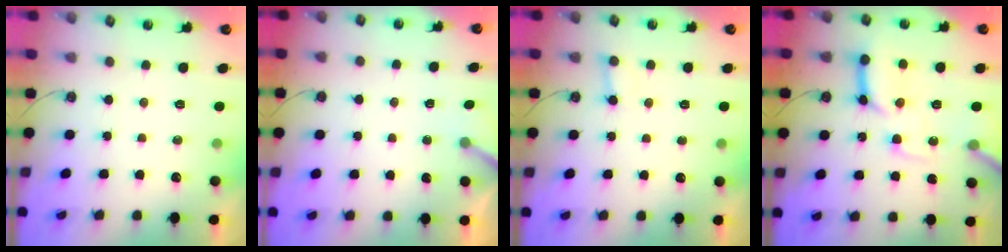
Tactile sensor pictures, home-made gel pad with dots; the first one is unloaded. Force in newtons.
{"total": 3.8, "press": 3.8, "slide": 0.2}
{"total": 4.0, "press": 4.0, "slide": 0.4}
{"total": 16.7, "press": 16.5, "slide": 2.1}